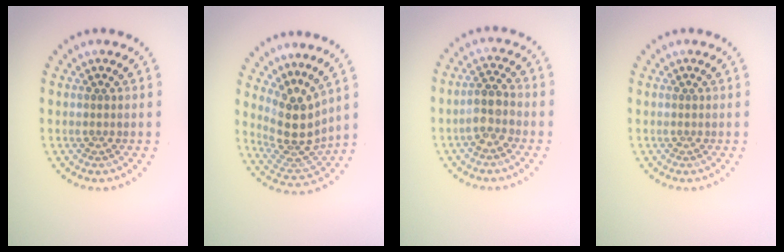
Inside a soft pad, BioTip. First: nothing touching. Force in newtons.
{"total": 4.4, "press": 3.4, "slide": 2.8}
{"total": 2.5, "press": 2.2, "slide": 1.0}
{"total": 0.0}